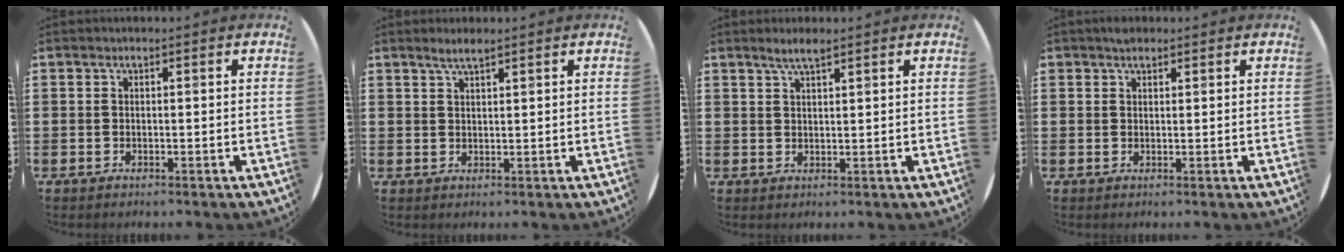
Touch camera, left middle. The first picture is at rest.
{"total": 2.0, "force": [1.7, 0.2, 1.0], "torque": [-0.021, 0.002, 0.031]}
{"total": 2.4, "force": [2.0, 0.3, 1.4], "torque": [-0.029, 0.003, 0.036]}
{"total": 1.3, "force": [1.1, 0.5, 0.1], "torque": [0.004, -0.001, 0.020]}